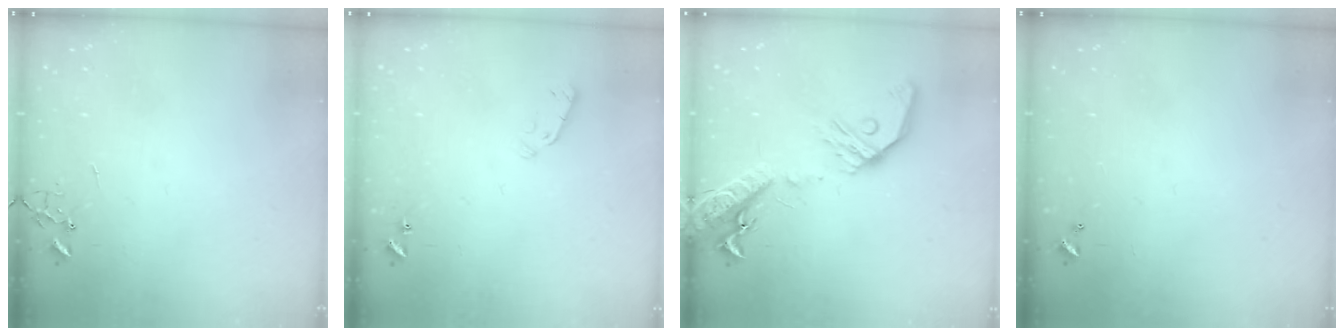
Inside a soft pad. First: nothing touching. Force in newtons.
{"total": 4.1, "press": 4.1, "slide": 0.6}
{"total": 19.6, "press": 19.2, "slide": 4.0}
{"total": 0.0}